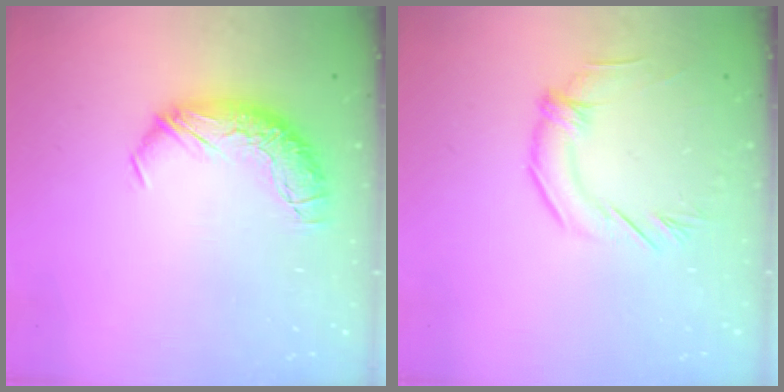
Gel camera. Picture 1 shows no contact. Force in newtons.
{"total": 1.3, "press": 1.3, "slide": 0.4}